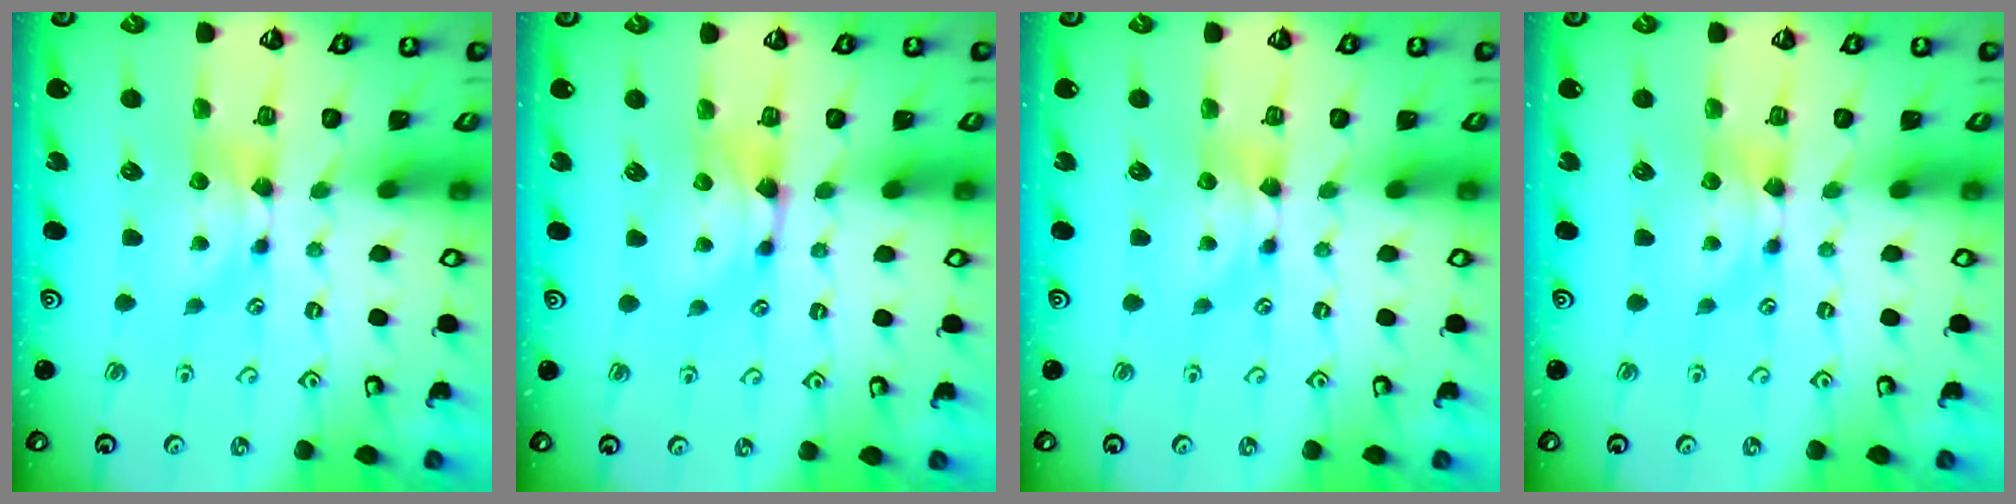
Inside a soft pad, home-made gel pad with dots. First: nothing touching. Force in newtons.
{"total": 1.5, "press": 1.2, "slide": 0.9}
{"total": 0.0}
{"total": 0.0}